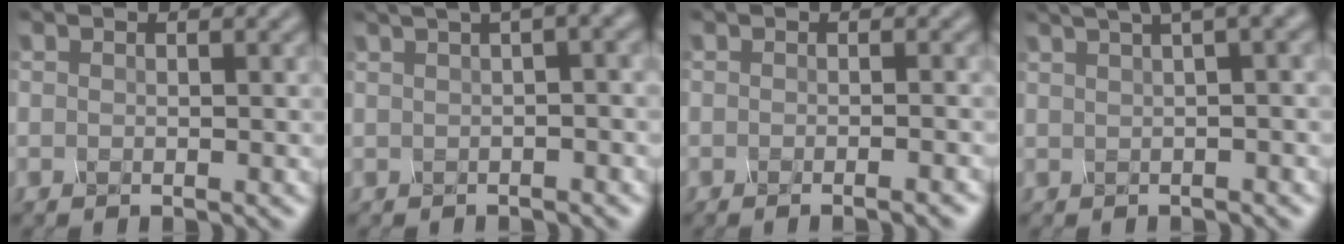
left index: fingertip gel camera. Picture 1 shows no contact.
{"total": 7.1, "force": [1.4, 2.0, 6.7], "torque": [-0.053, 0.034, 0.018]}
{"total": 3.7, "force": [-1.6, 1.5, 2.9], "torque": [-0.014, -0.005, -0.010]}
{"total": 6.4, "force": [2.3, 1.4, 5.8], "torque": [-0.039, 0.032, 0.025]}